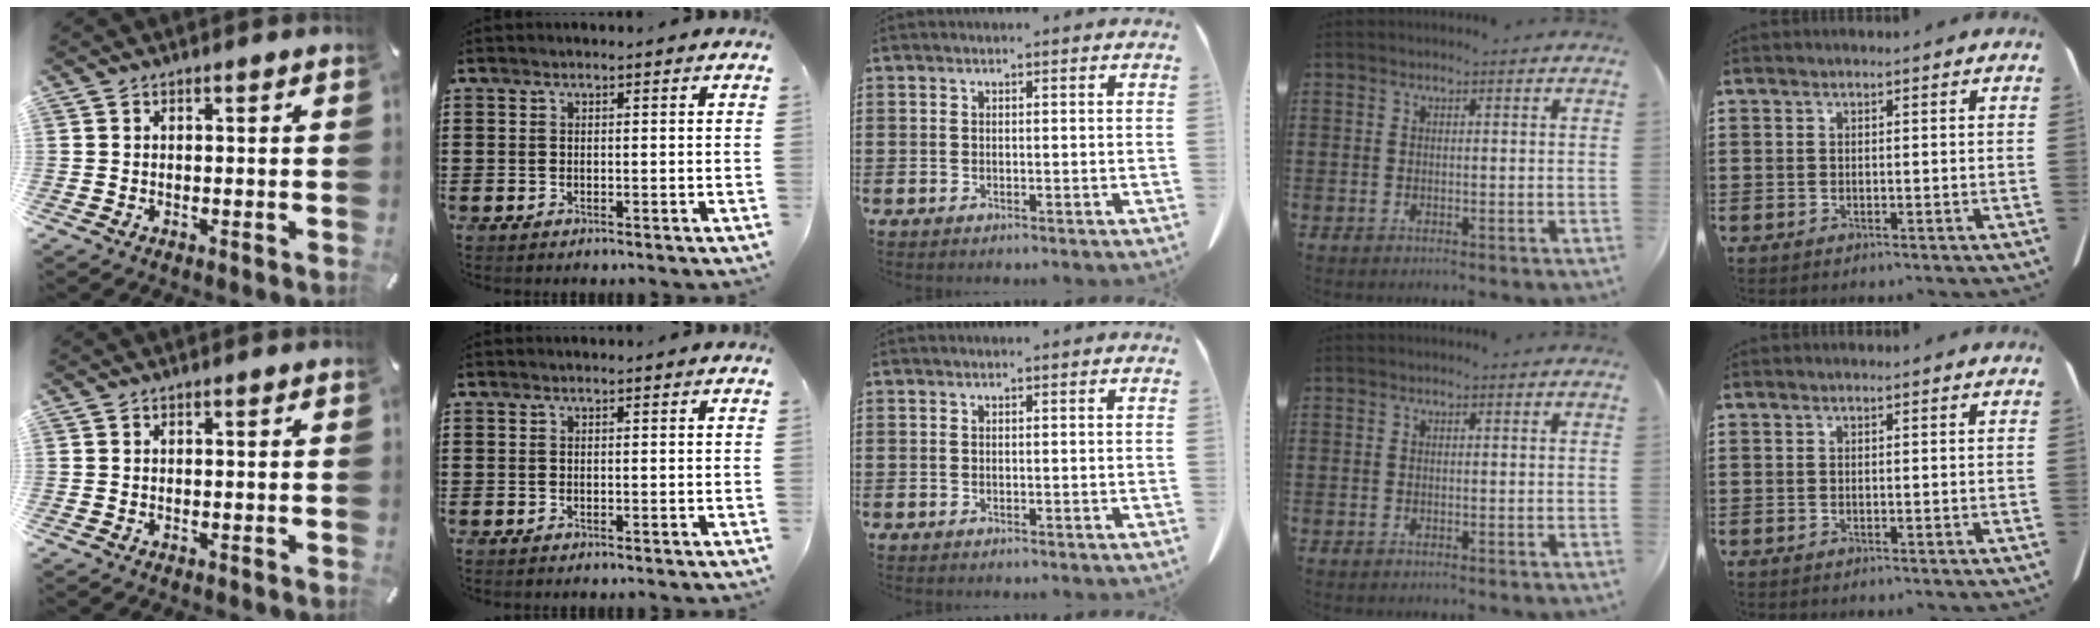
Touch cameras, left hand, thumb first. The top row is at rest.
{}